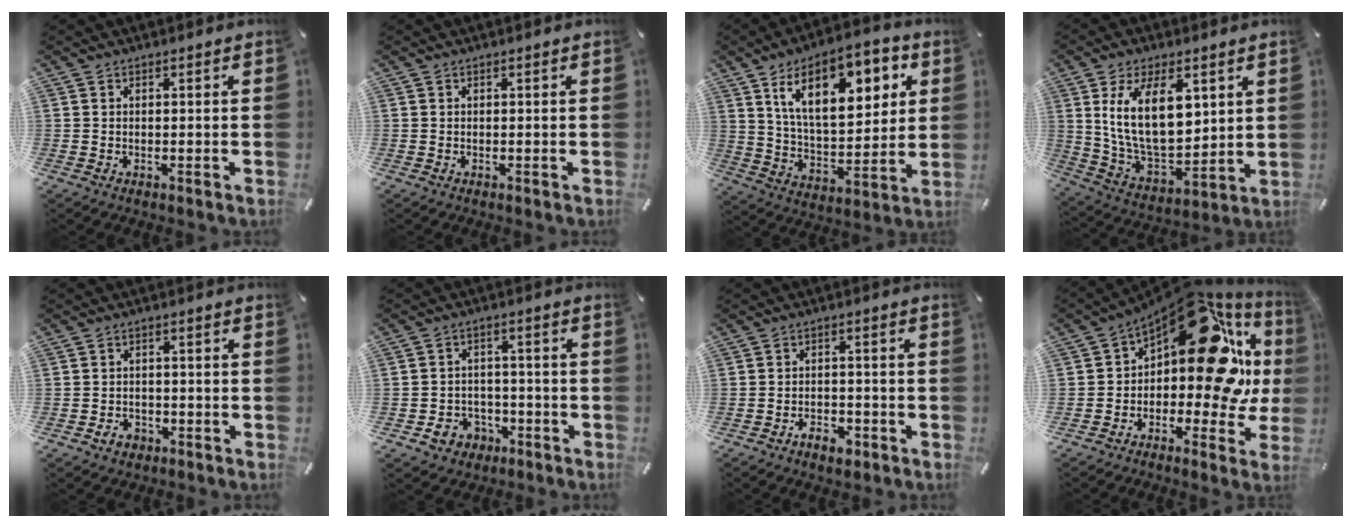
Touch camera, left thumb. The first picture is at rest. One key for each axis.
{"total": 0.0}
{"total": 19.4, "fx": 9.3, "fy": 10.1, "fz": 13.7, "tx": -0.218, "ty": -0.020, "tz": 0.156}
{"total": 18.0, "fx": 6.5, "fy": 10.1, "fz": 13.3, "tx": -0.260, "ty": -0.034, "tz": 0.113}
{"total": 3.5, "fx": -2.1, "fy": 2.5, "fz": 1.3, "tx": -0.027, "ty": 0.007, "tz": -0.042}
{"total": 6.0, "fx": -2.5, "fy": 5.3, "fz": 1.5, "tx": -0.034, "ty": 0.018, "tz": -0.043}
{"total": 4.8, "fx": -3.2, "fy": 2.8, "fz": 2.2, "tx": -0.038, "ty": 0.016, "tz": -0.057}
{"total": 23.5, "fx": 7.2, "fy": 12.0, "fz": 18.9, "tx": -0.259, "ty": -0.053, "tz": 0.123}